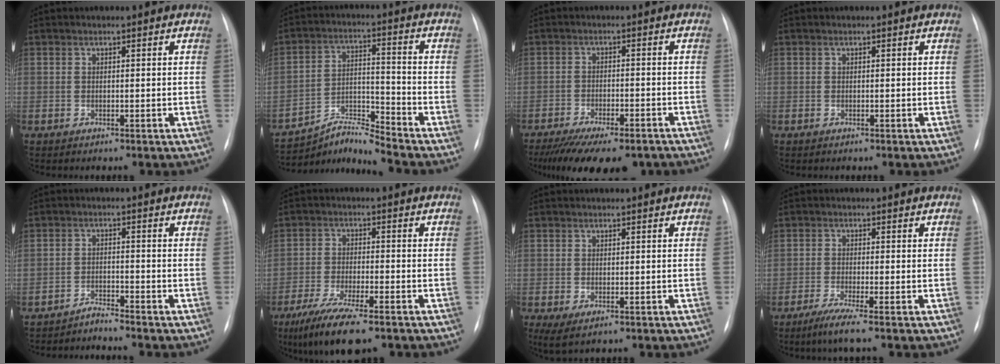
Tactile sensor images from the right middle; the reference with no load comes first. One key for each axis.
{"total": 7.4, "fx": -7.1, "fy": -2.1, "fz": -0.2, "tx": -0.010, "ty": 0.015, "tz": -0.127}
{"total": 15.9, "fx": -12.6, "fy": 4.7, "fz": 8.5, "tx": -0.147, "ty": -0.018, "tz": -0.176}
{"total": 0.0}
{"total": 2.6, "fx": -2.3, "fy": -1.1, "fz": -0.5, "tx": 0.012, "ty": -0.015, "tz": -0.039}
{"total": 10.0, "fx": -6.9, "fy": 1.6, "fz": 7.0, "tx": -0.124, "ty": -0.026, "tz": -0.112}
{"total": 2.4, "fx": -0.4, "fy": 1.0, "fz": 2.1, "tx": -0.035, "ty": -0.009, "tz": 0.004}
{"total": 3.7, "fx": -2.4, "fy": -0.7, "fz": 2.7, "tx": -0.056, "ty": -0.014, "tz": -0.050}